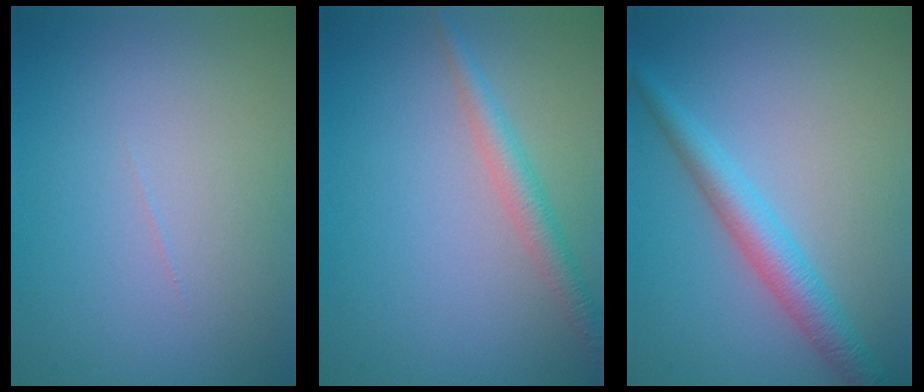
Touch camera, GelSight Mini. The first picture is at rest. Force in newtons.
{"total": 2.7, "press": 2.7, "slide": 0.1}
{"total": 3.8, "press": 3.8, "slide": 0.1}